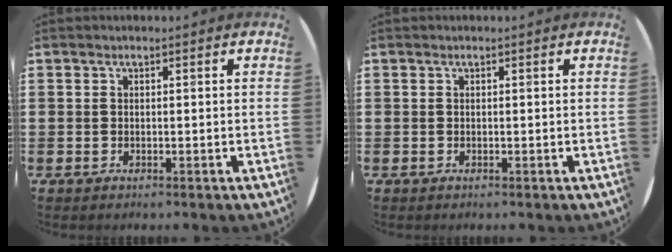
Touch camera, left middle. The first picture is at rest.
{"total": 0.0}